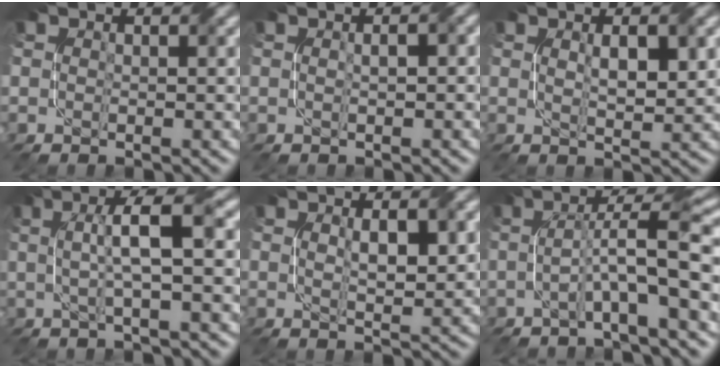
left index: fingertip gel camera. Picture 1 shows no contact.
{"total": 1.7, "force": [0.4, 0.6, 1.5], "torque": [-0.016, 0.002, 0.003]}
{"total": 3.0, "force": [0.7, 0.9, 2.8], "torque": [-0.053, 0.001, 0.018]}
{"total": 5.0, "force": [0.7, 0.8, 4.9], "torque": [-0.087, 0.012, 0.014]}
{"total": 3.0, "force": [0.8, 0.8, 2.7], "torque": [-0.053, 0.001, 0.019]}
{"total": 6.7, "force": [-0.6, 0.9, 6.6], "torque": [-0.111, 0.021, -0.018]}